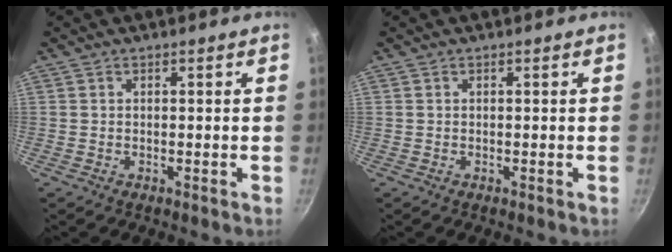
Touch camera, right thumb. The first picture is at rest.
{"total": 0.0}